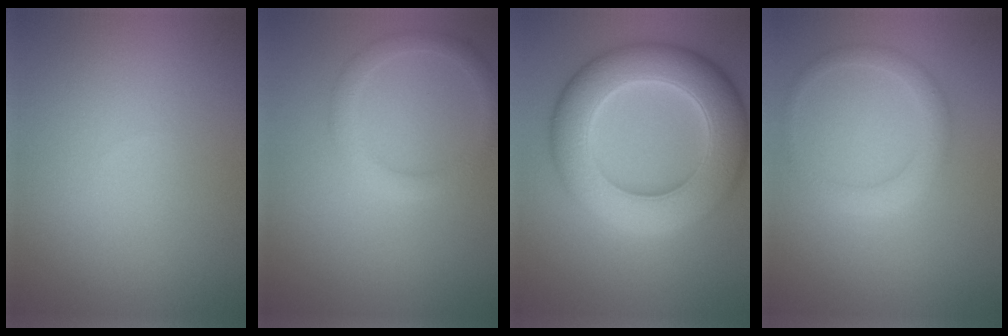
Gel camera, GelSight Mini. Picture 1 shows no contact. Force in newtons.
{"total": 2.0, "press": 2.0, "slide": 0.1}
{"total": 10.5, "press": 10.5, "slide": 0.4}
{"total": 2.0, "press": 2.0, "slide": 0.1}